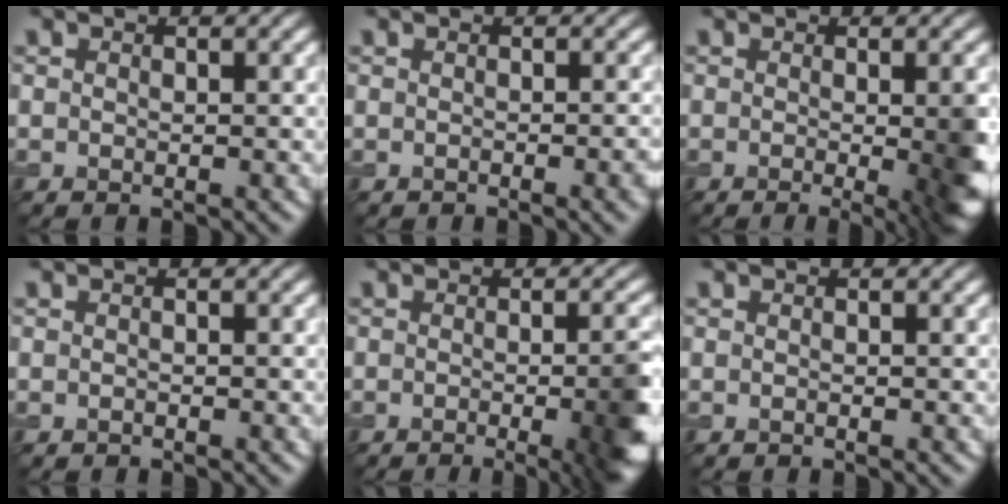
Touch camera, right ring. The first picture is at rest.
{"total": 2.0, "force": [-0.8, 0.5, 1.7], "torque": [-0.020, 0.000, -0.013]}
{"total": 7.5, "force": [-1.2, 2.3, 7.0], "torque": [-0.072, -0.013, -0.009]}
{"total": 0.0}
{"total": 8.0, "force": [-2.1, 2.8, 7.2], "torque": [-0.067, -0.011, -0.018]}
{"total": 0.0}